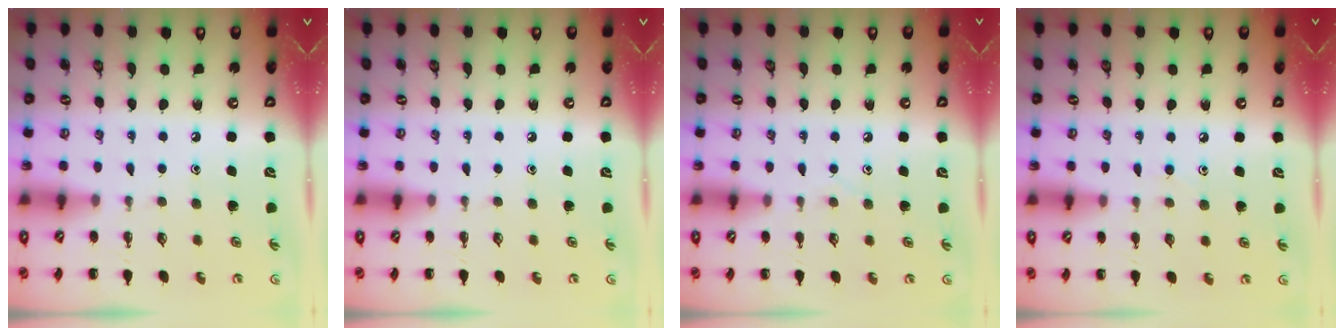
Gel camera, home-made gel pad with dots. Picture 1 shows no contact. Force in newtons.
{"total": 0.0}
{"total": 3.8, "press": 3.6, "slide": 1.0}
{"total": 4.0, "press": 3.7, "slide": 1.6}